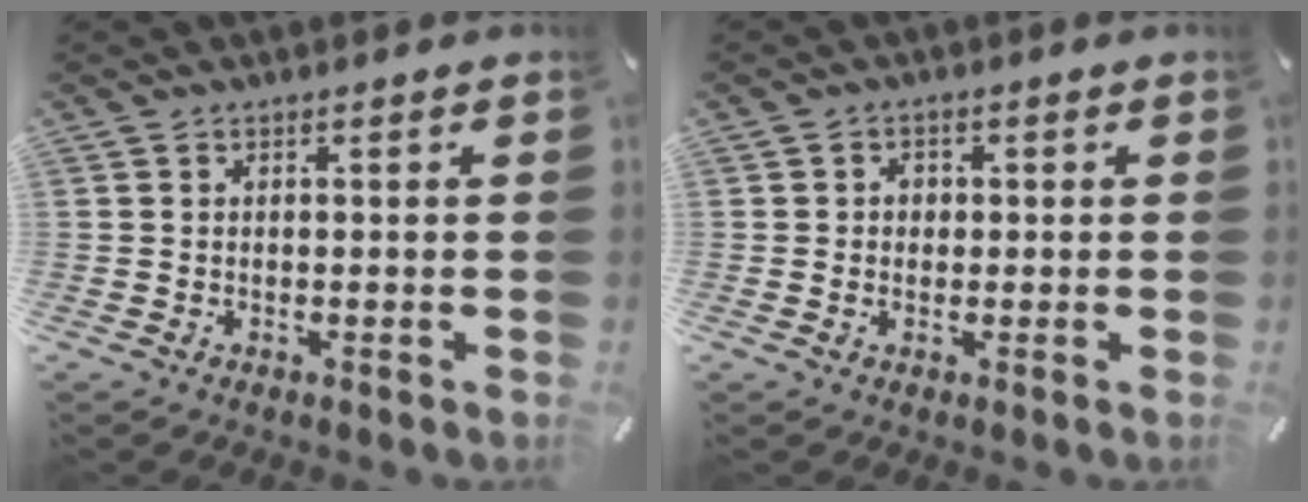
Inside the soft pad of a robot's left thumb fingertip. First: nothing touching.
{"total": 2.0, "force": [-0.1, 1.8, 0.9], "torque": [-0.011, 0.005, -0.008]}